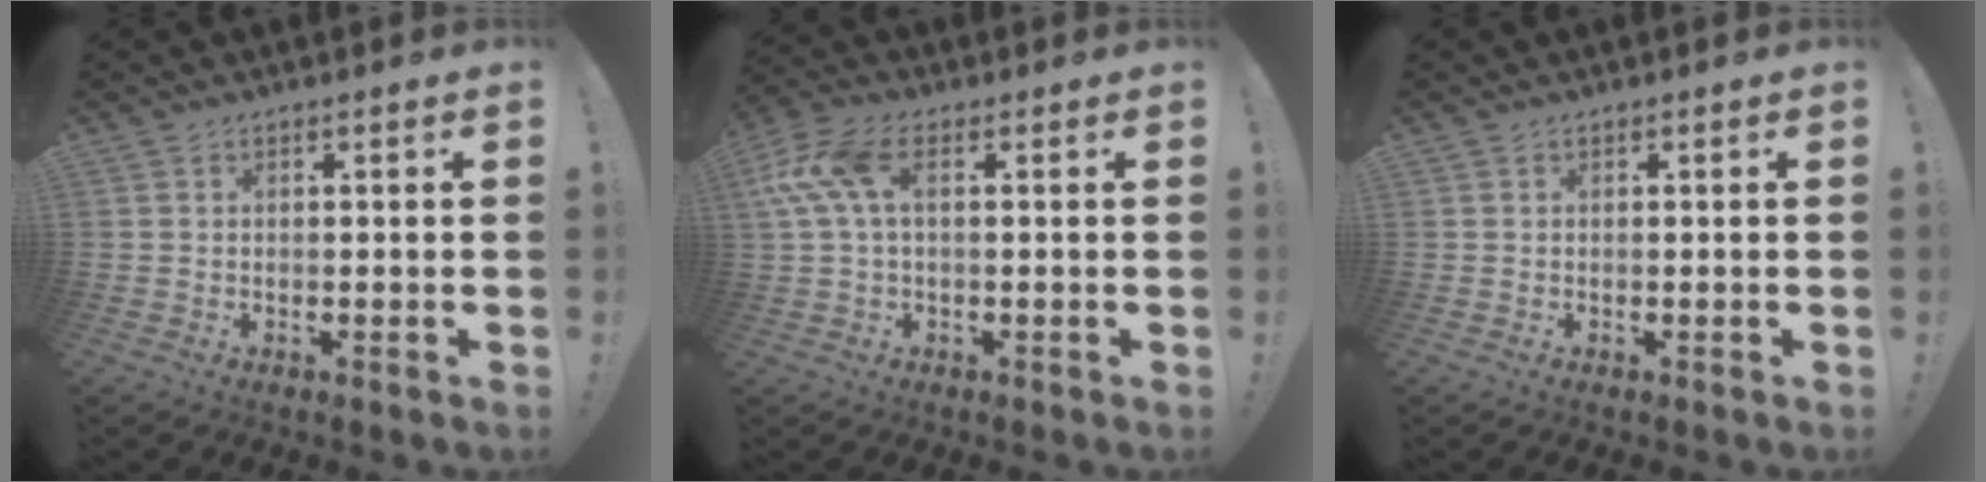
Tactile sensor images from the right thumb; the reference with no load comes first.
{"total": 10.7, "force": [2.0, 5.4, 9.0], "torque": [-0.194, 0.010, 0.044]}
{"total": 0.0}